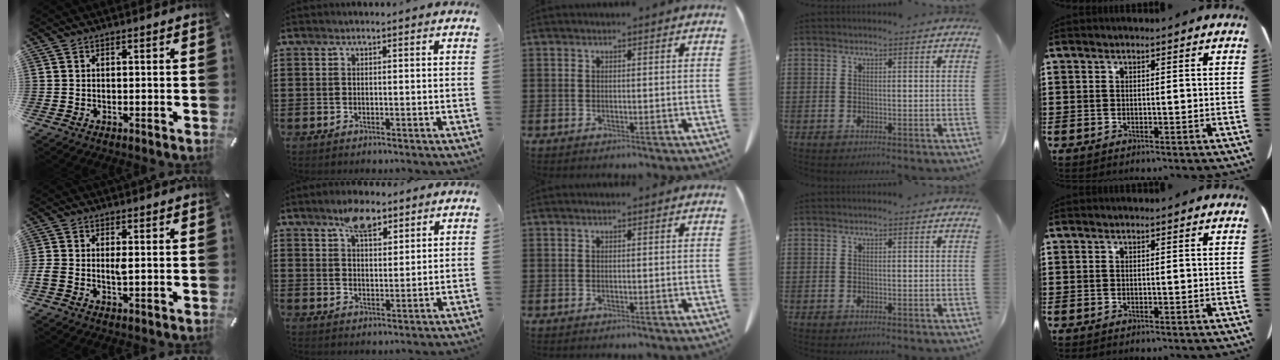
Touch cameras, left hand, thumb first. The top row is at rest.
{"thumb": {"total": 2.7, "force": [-0.1, 1.4, 2.3], "torque": [-0.045, 0.001, -0.002]}, "index": {"total": 6.6, "force": [4.3, 3.1, 4.0], "torque": [-0.065, 0.002, 0.075]}}